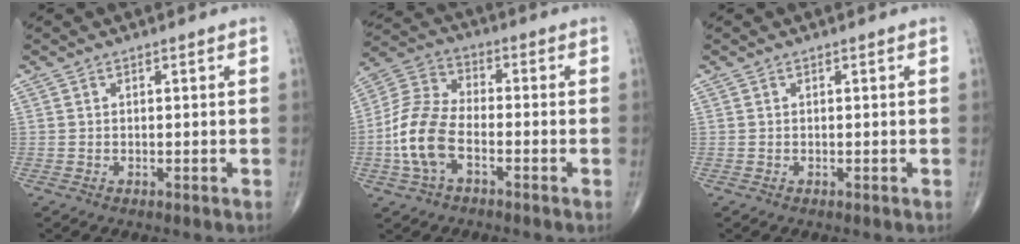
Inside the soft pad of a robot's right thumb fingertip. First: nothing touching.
{"total": 11.8, "force": [-3.7, 6.5, 9.1], "torque": [-0.192, 0.030, -0.078]}
{"total": 0.0}